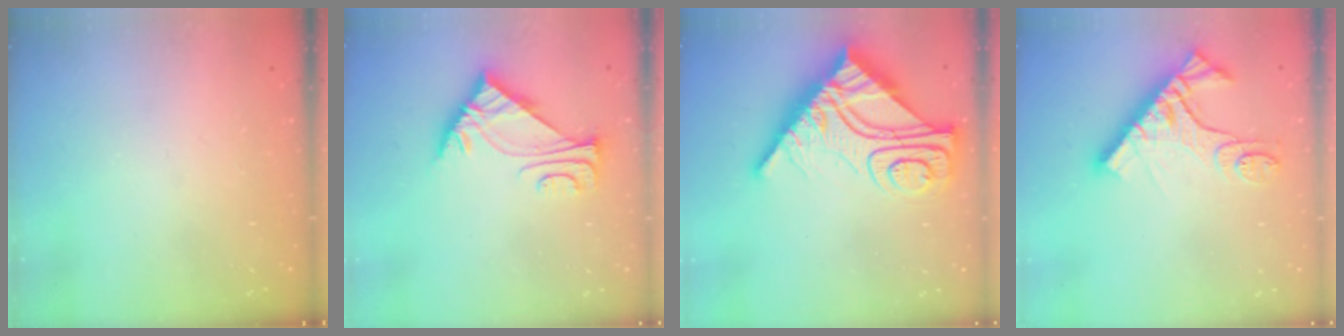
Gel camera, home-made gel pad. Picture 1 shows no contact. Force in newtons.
{"total": 6.0, "press": 5.9, "slide": 0.5}
{"total": 18.5, "press": 18.4, "slide": 2.0}
{"total": 13.6, "press": 13.5, "slide": 1.5}